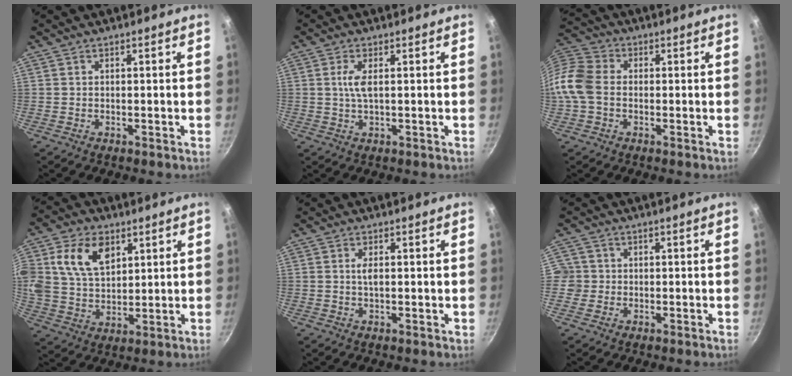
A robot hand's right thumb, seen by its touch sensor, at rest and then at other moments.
{"total": 3.3, "force": [0.5, 0.9, 3.1], "torque": [-0.073, 0.002, 0.011]}
{"total": 10.6, "force": [-1.3, 8.1, 6.7], "torque": [-0.127, 0.023, -0.047]}
{"total": 13.8, "force": [5.1, 9.3, 8.9], "torque": [-0.152, -0.006, 0.095]}
{"total": 2.0, "force": [0.3, 0.7, 1.8], "torque": [-0.031, 0.000, 0.004]}
{"total": 3.6, "force": [-0.4, 3.5, 0.6], "torque": [0.011, 0.010, -0.012]}